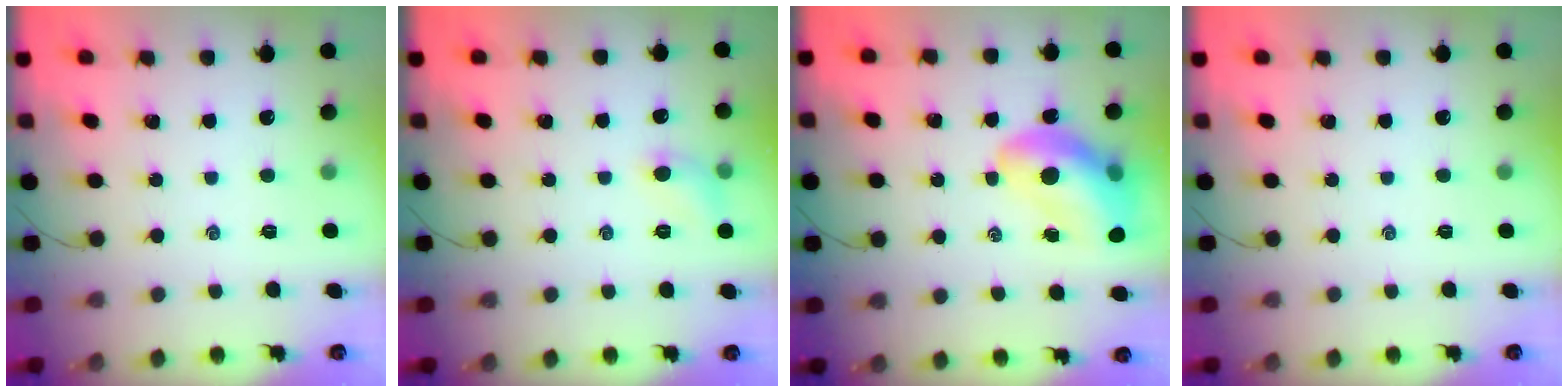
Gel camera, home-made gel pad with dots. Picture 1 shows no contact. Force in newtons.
{"total": 6.5, "press": 6.3, "slide": 1.6}
{"total": 14.6, "press": 14.0, "slide": 3.9}
{"total": 0.0}